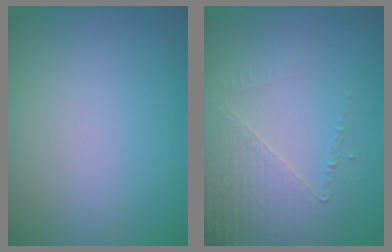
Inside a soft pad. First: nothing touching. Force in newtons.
{"total": 5.2, "press": 3.1, "slide": 4.2}